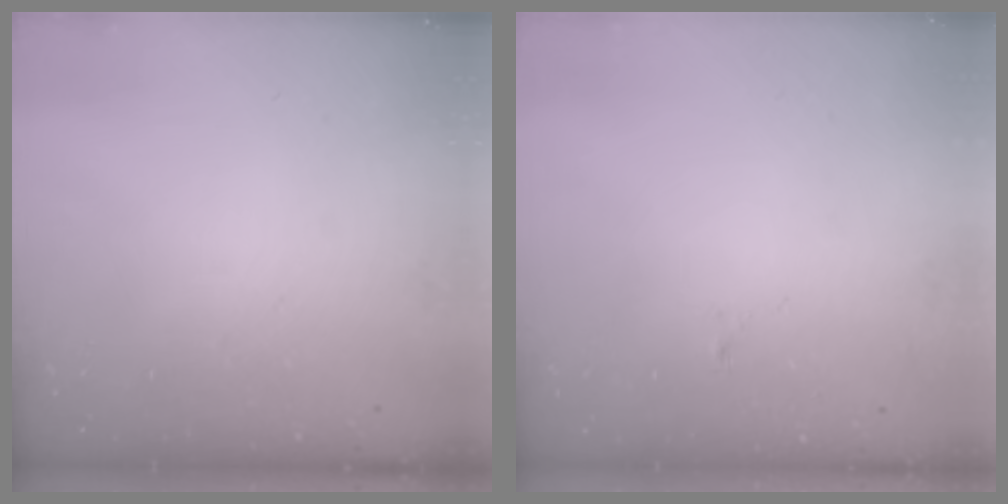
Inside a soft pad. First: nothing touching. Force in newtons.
{"total": 0.0}